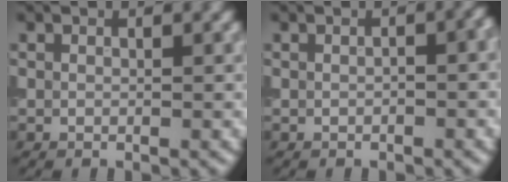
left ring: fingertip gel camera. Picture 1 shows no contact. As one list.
[{"total": 1.6, "force": [-0.1, 0.7, 1.4], "torque": [-0.016, 0.001, -0.002]}]